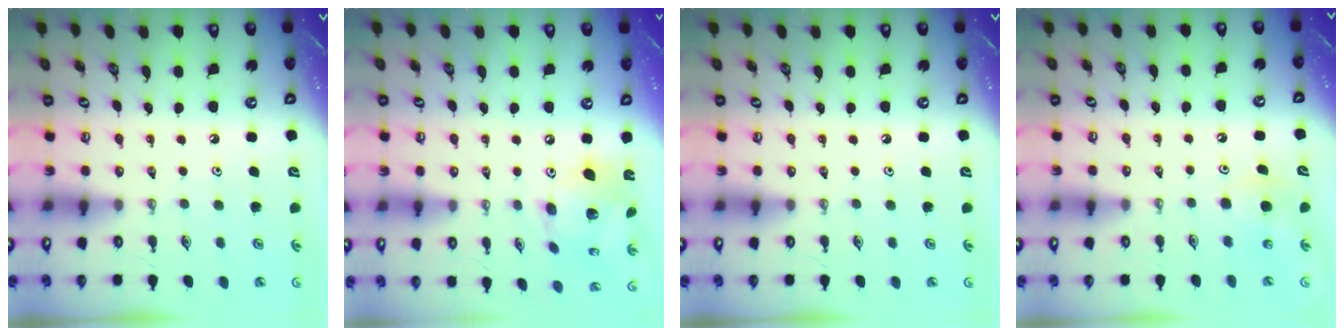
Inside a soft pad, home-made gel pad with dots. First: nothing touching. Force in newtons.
{"total": 15.6, "press": 15.5, "slide": 1.6}
{"total": 0.0}
{"total": 4.9, "press": 4.9, "slide": 0.7}